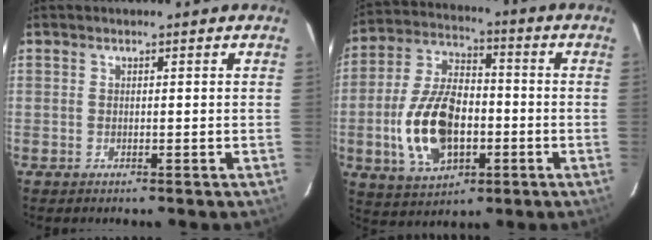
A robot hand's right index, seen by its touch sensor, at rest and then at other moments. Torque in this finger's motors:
{"motor_torque": [2.14, 0.00, 0.95, 0.21]}